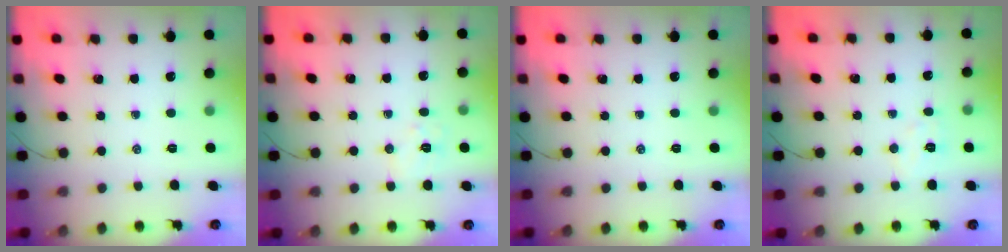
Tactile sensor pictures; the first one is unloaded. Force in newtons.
{"total": 5.9, "press": 5.8, "slide": 0.9}
{"total": 0.0}
{"total": 5.0, "press": 4.9, "slide": 1.1}